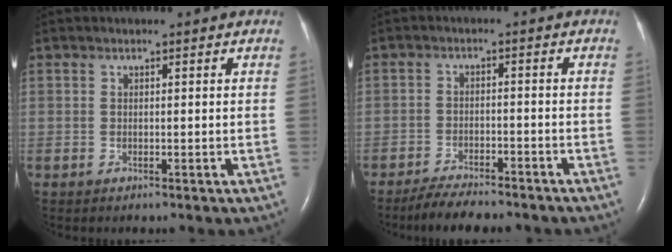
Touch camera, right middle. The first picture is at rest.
{"total": 8.6, "force": [-7.6, 1.5, 3.8], "torque": [-0.062, -0.015, -0.116]}